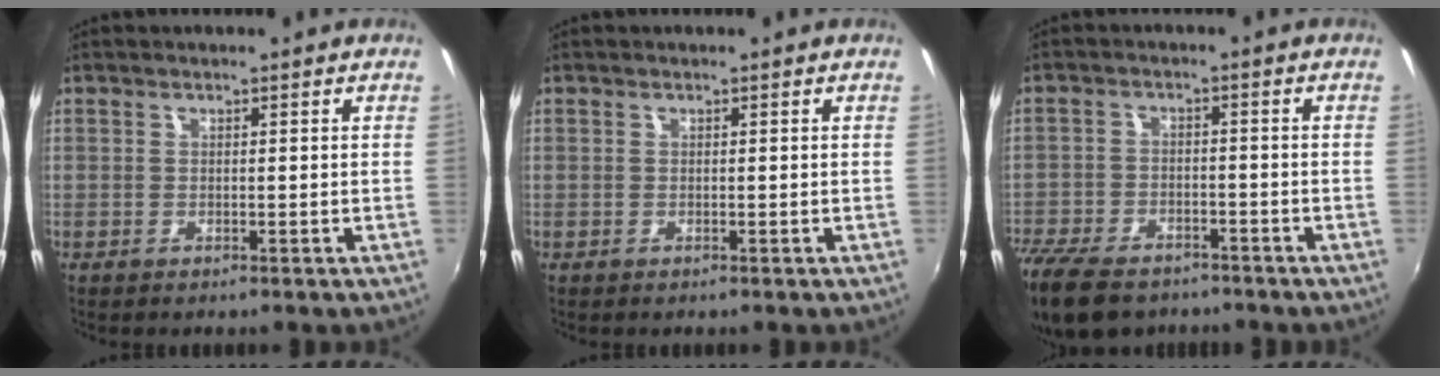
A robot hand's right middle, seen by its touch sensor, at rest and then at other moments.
{"total": 0.0}
{"total": 14.8, "force": [-11.1, 7.2, 6.7], "torque": [-0.183, -0.026, -0.195]}